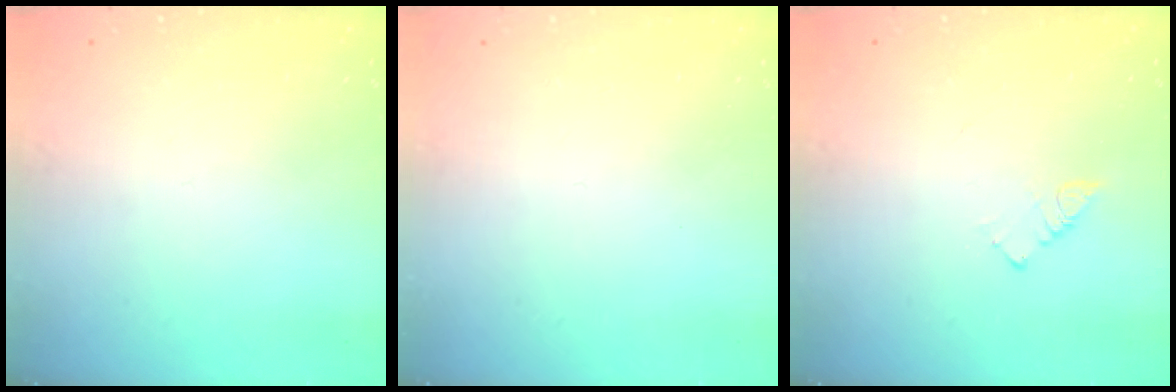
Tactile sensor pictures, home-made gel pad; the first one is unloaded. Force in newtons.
{"total": 1.7, "press": 1.6, "slide": 0.1}
{"total": 2.9, "press": 2.9, "slide": 0.5}